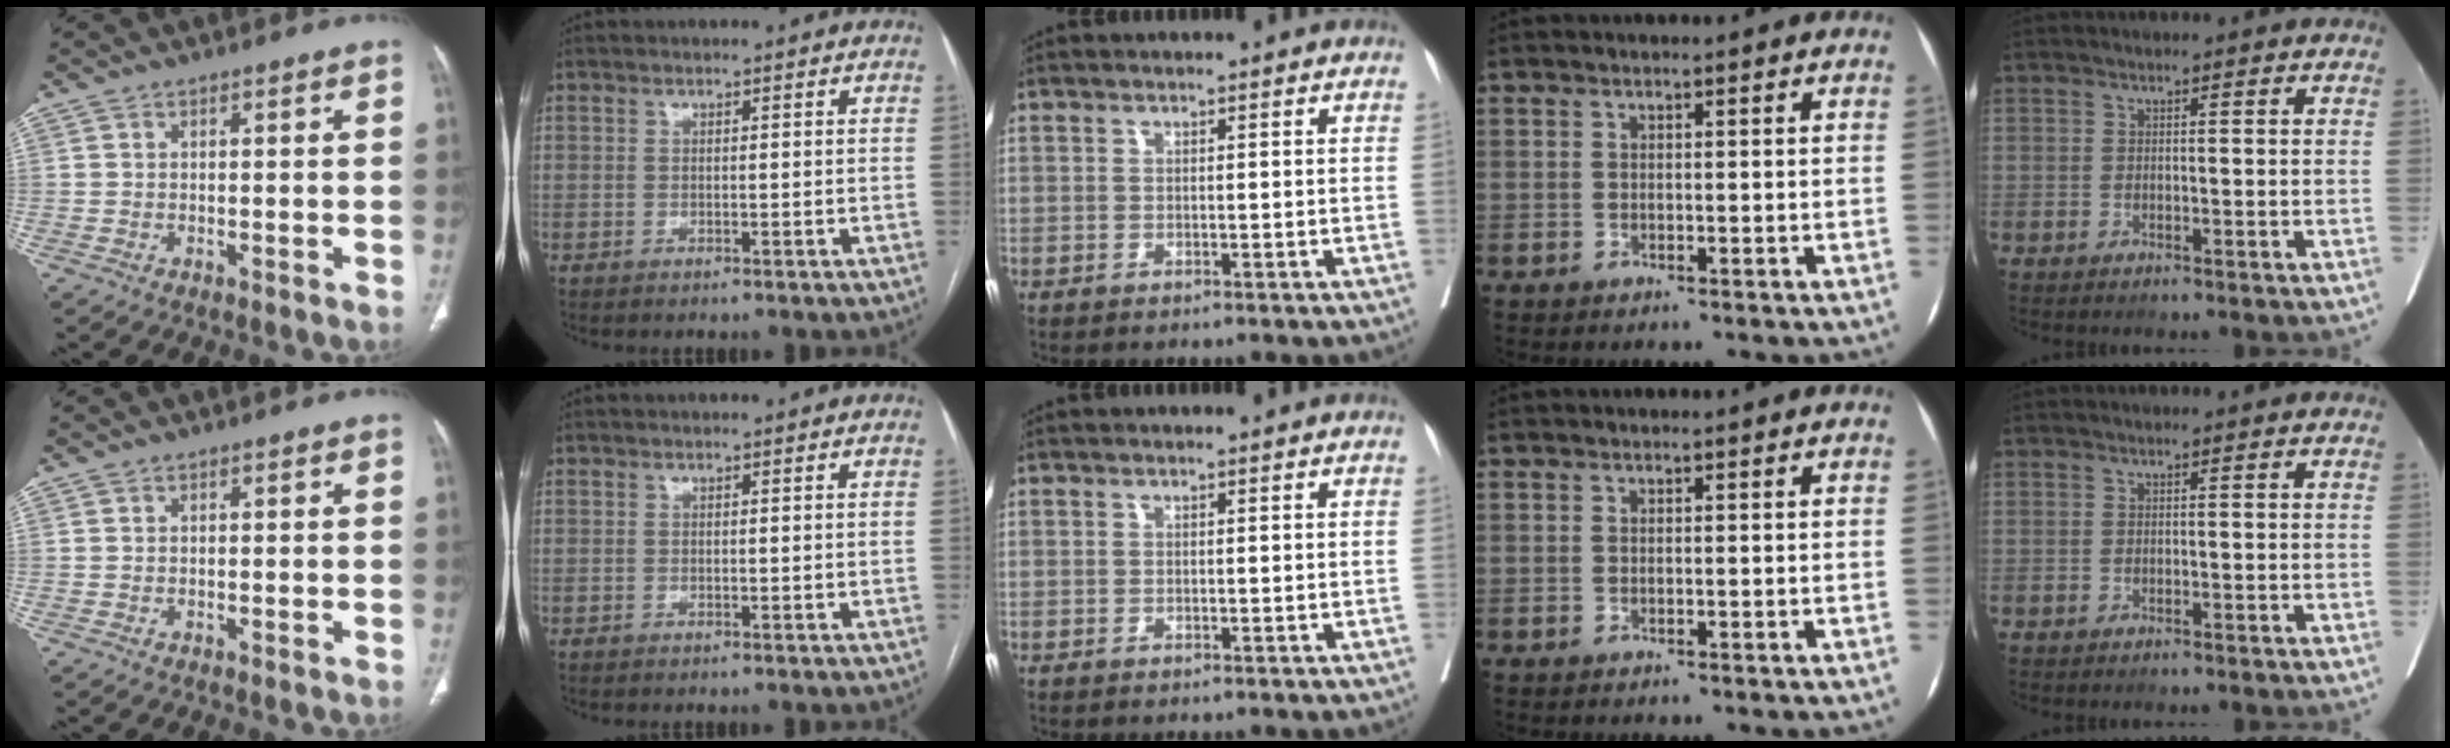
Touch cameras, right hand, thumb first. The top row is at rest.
{}